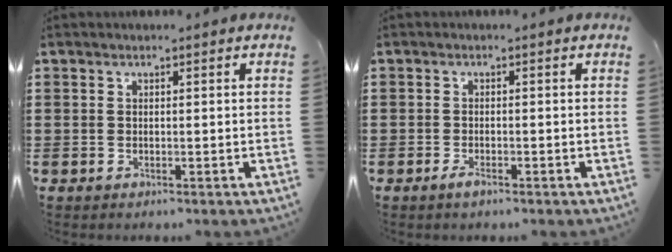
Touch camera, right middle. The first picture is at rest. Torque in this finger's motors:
{"motor_torque": [0.63, -0.18, 0.02, 0.05]}